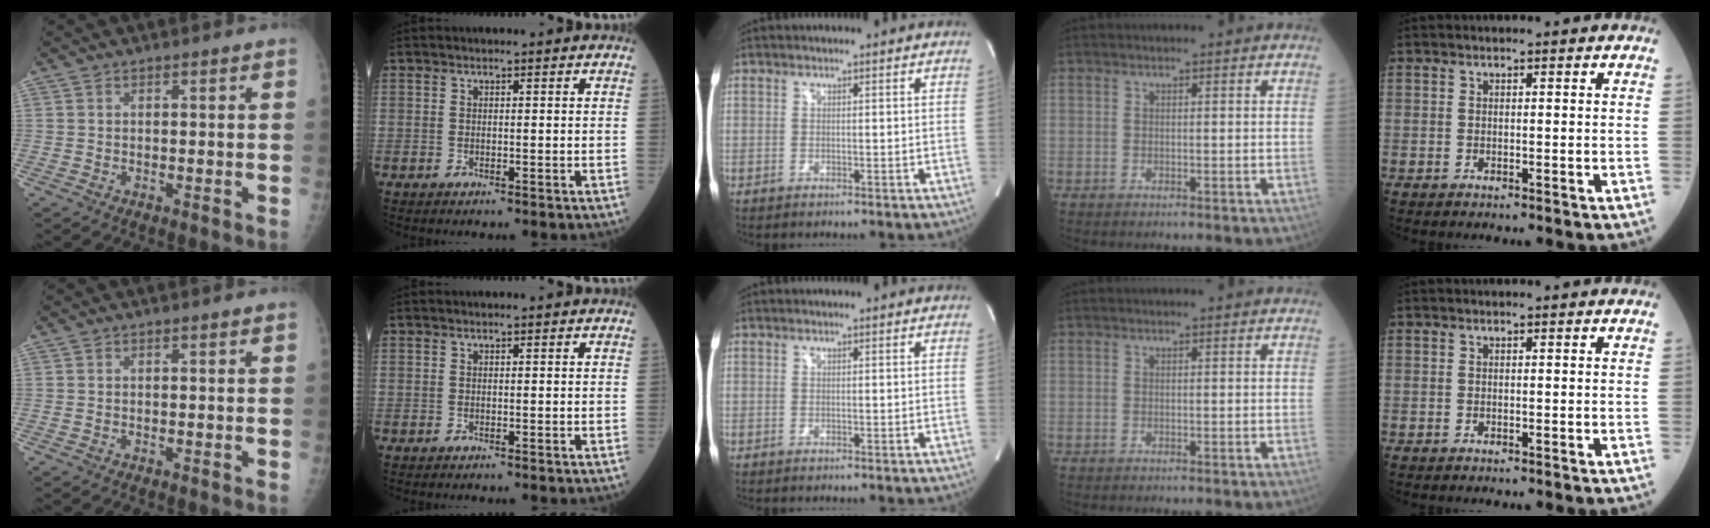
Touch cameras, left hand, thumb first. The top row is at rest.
{}